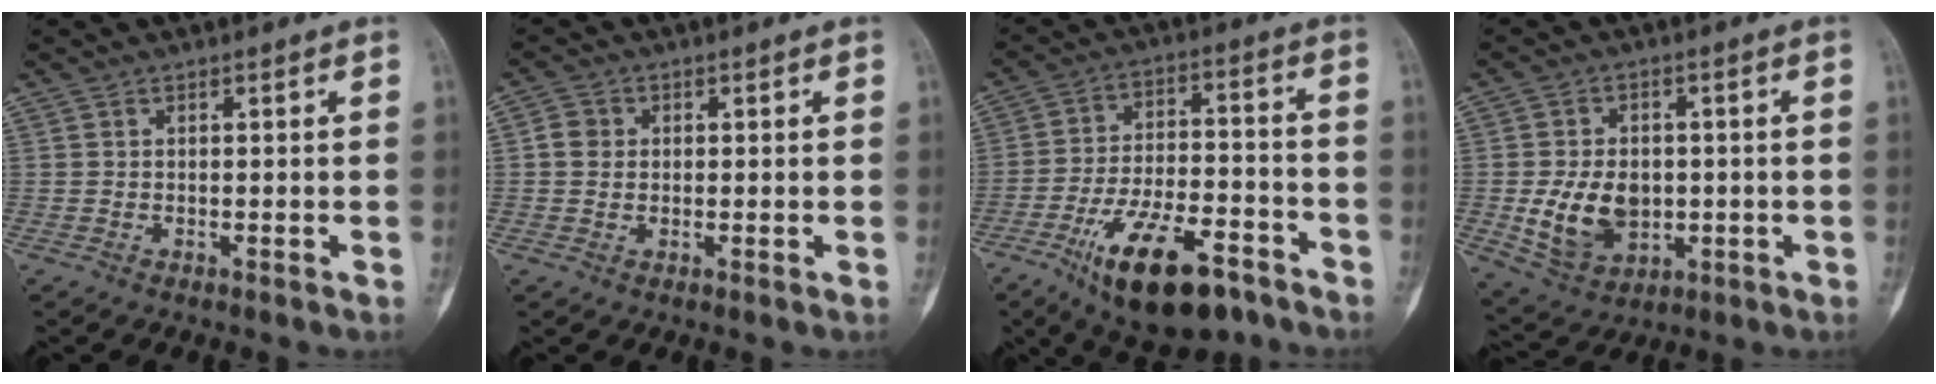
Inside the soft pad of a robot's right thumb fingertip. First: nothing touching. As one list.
[{"total": 3.3, "force": [0.3, 3.0, 1.4], "torque": [-0.012, 0.005, 0.001]}, {"total": 18.1, "force": [-10.4, 7.7, 12.6], "torque": [-0.198, 0.058, -0.166]}, {"total": 11.3, "force": [-1.2, 8.2, 7.7], "torque": [-0.109, -0.002, -0.004]}]